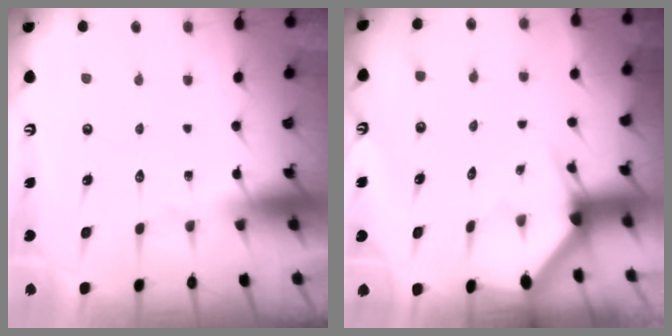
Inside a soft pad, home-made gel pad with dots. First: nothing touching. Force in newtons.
{"total": 2.2, "press": 2.2, "slide": 0.1}